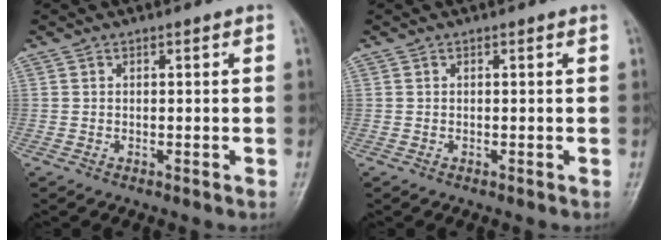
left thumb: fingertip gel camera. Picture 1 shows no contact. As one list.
[{"total": 0.0}]